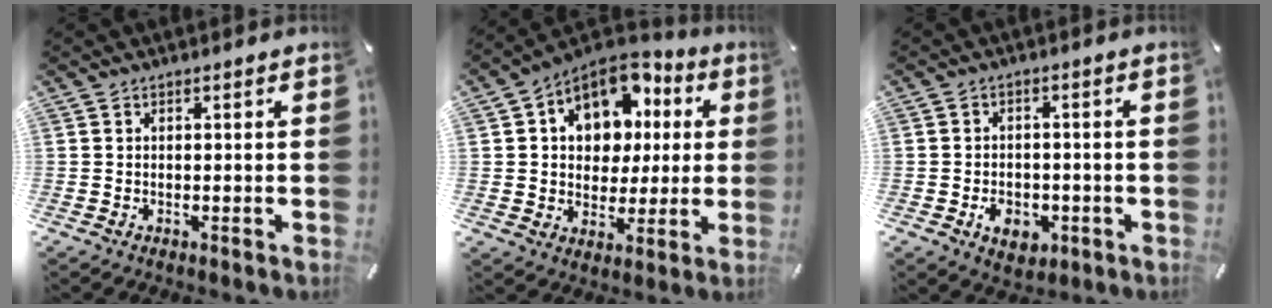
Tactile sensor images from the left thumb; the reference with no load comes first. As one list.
[{"total": 12.4, "force": [4.7, 10.1, 5.3], "torque": [-0.095, -0.022, 0.092]}, {"total": 6.3, "force": [-2.2, 4.9, 3.2], "torque": [-0.048, 0.005, -0.040]}]